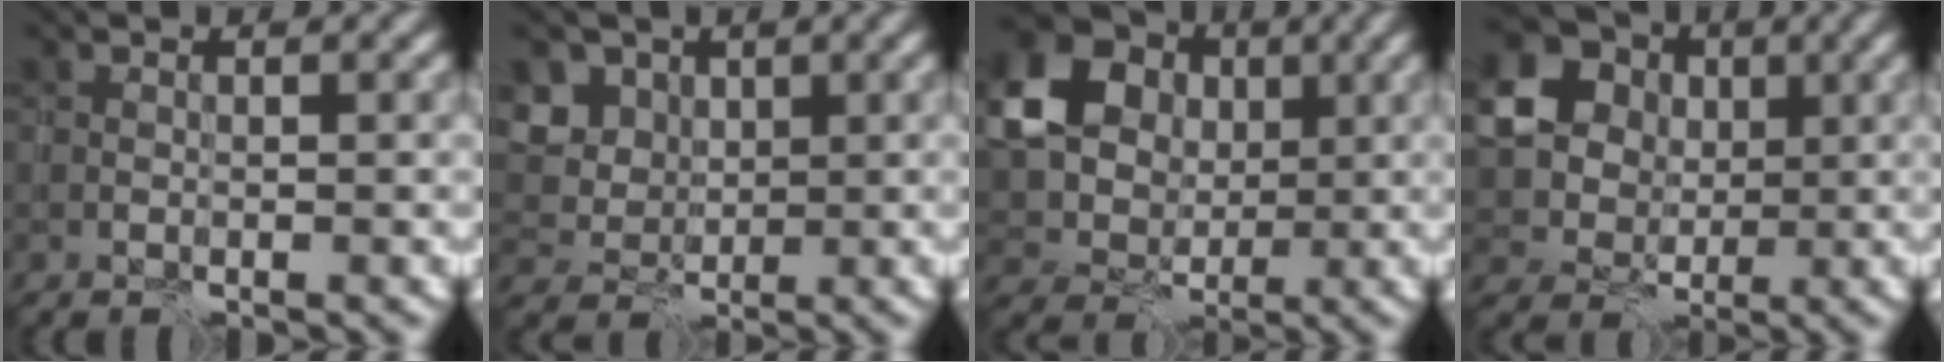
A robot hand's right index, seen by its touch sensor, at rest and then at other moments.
{"total": 5.0, "force": [2.3, 4.0, 1.9], "torque": [-0.054, -0.001, 0.042]}
{"total": 16.9, "force": [4.4, 14.6, 7.4], "torque": [-0.197, 0.008, 0.075]}
{"total": 11.5, "force": [2.9, 9.9, 5.1], "torque": [-0.136, 0.016, 0.047]}